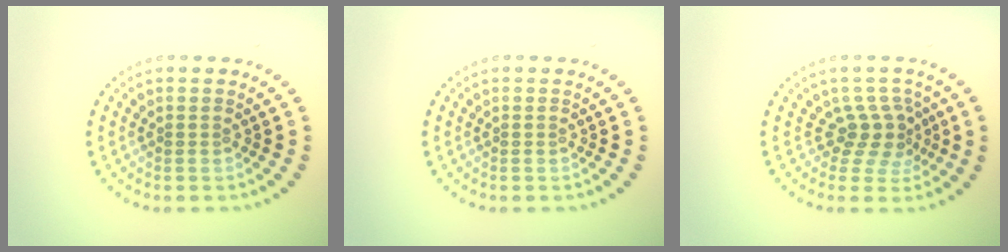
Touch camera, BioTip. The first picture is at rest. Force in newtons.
{"total": 0.0}
{"total": 2.9, "press": 2.0, "slide": 2.0}